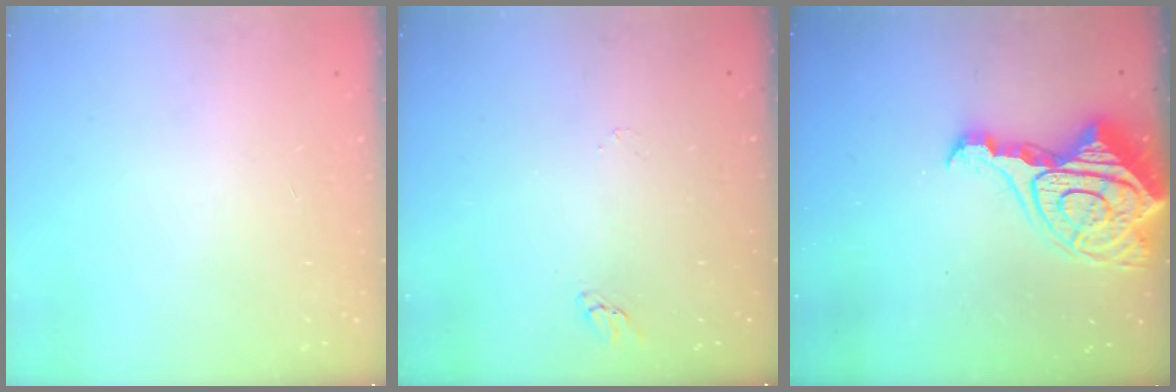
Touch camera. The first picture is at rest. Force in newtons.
{"total": 2.5, "press": 2.5, "slide": 0.2}
{"total": 20.3, "press": 20.2, "slide": 1.9}